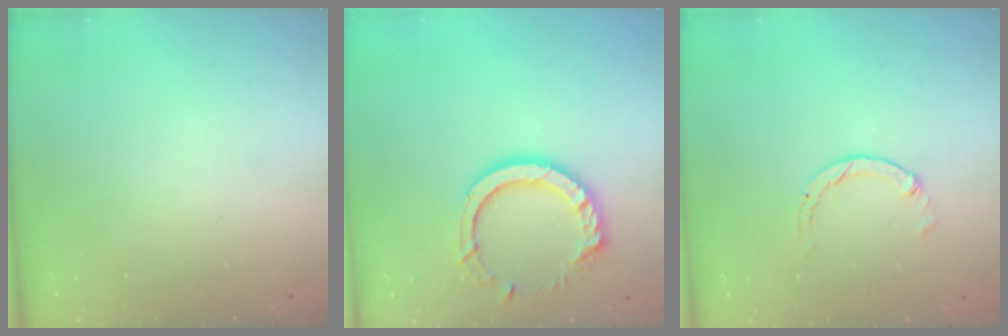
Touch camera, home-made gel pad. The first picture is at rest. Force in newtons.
{"total": 12.5, "press": 12.5, "slide": 1.0}
{"total": 0.0}